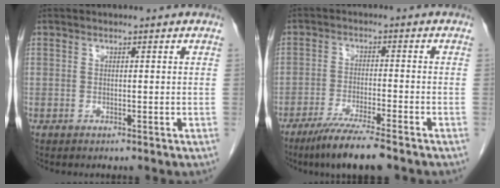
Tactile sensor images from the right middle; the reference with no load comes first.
{"total": 7.6, "force": [-5.8, -0.1, 5.0], "torque": [-0.090, -0.022, -0.102]}